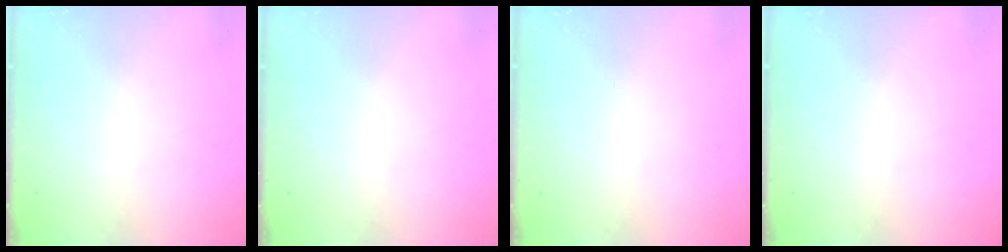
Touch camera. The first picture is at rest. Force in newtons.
{"total": 0.0}
{"total": 0.0}
{"total": 0.0}